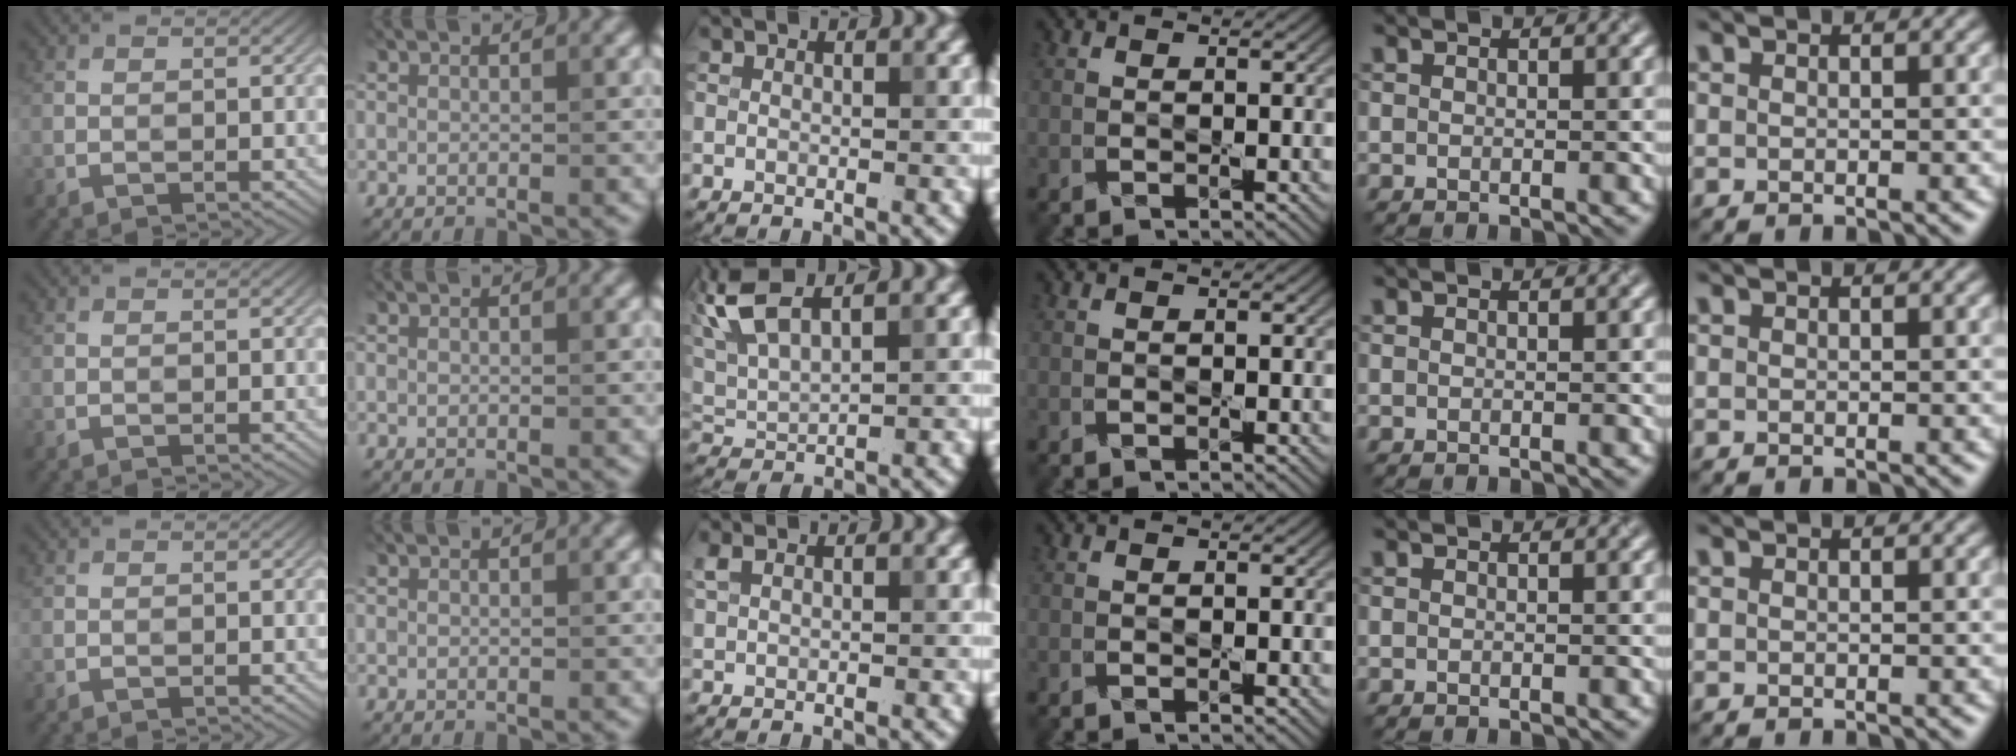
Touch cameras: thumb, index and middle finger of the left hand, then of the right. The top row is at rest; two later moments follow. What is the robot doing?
{"motion": "press", "object": "mouse"}